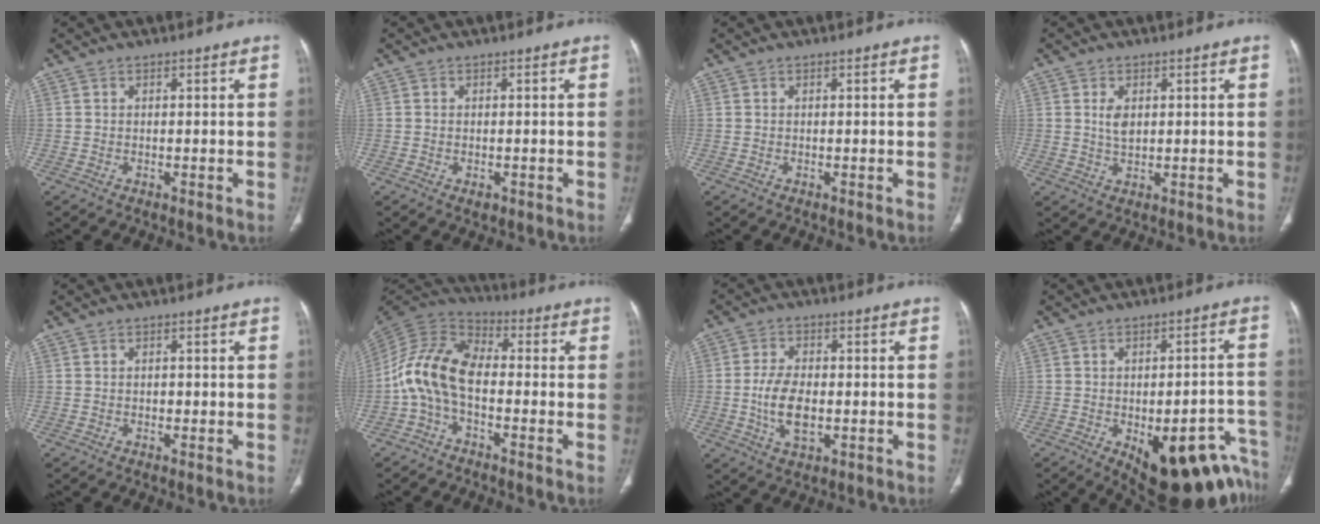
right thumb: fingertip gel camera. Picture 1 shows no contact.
{"total": 1.2, "force": [-0.4, 0.8, 0.8], "torque": [-0.011, 0.001, -0.002]}
{"total": 0.0}
{"total": 3.3, "force": [0.8, 1.9, 2.5], "torque": [-0.040, -0.006, 0.019]}
{"total": 0.9, "force": [-0.1, 0.6, 0.6], "torque": [-0.005, 0.002, -0.002]}
{"total": 12.1, "force": [-2.2, 7.1, 9.6], "torque": [-0.186, 0.044, -0.056]}
{"total": 8.1, "force": [-1.3, 4.5, 6.5], "torque": [-0.121, 0.003, -0.020]}
{"total": 22.1, "force": [-11.3, 9.7, 16.2], "torque": [-0.112, 0.061, -0.130]}